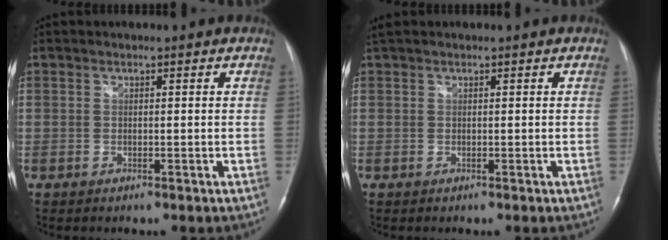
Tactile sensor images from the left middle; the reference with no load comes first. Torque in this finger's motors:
{"motor_torque": [0.22, -0.15, -0.06, 0.03]}